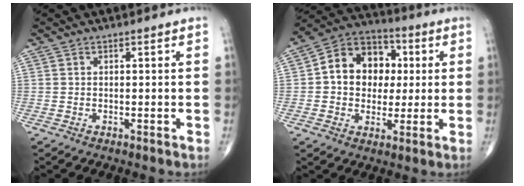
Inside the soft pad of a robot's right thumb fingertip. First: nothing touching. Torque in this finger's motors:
{"motor_torque": [-0.26, 0.71, 0.18, -0.02, 0.10]}